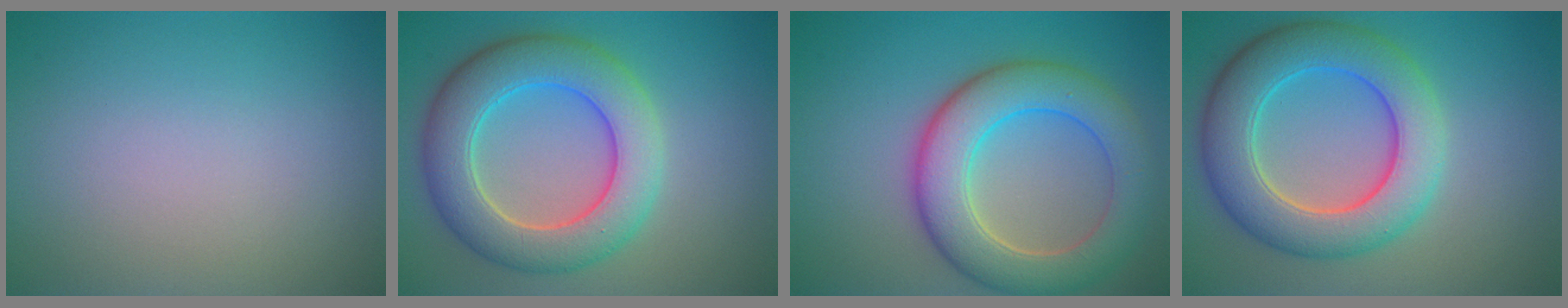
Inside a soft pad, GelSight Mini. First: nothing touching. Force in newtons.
{"total": 8.0, "press": 8.0, "slide": 0.4}
{"total": 7.9, "press": 7.9, "slide": 0.5}
{"total": 8.4, "press": 8.4, "slide": 0.5}